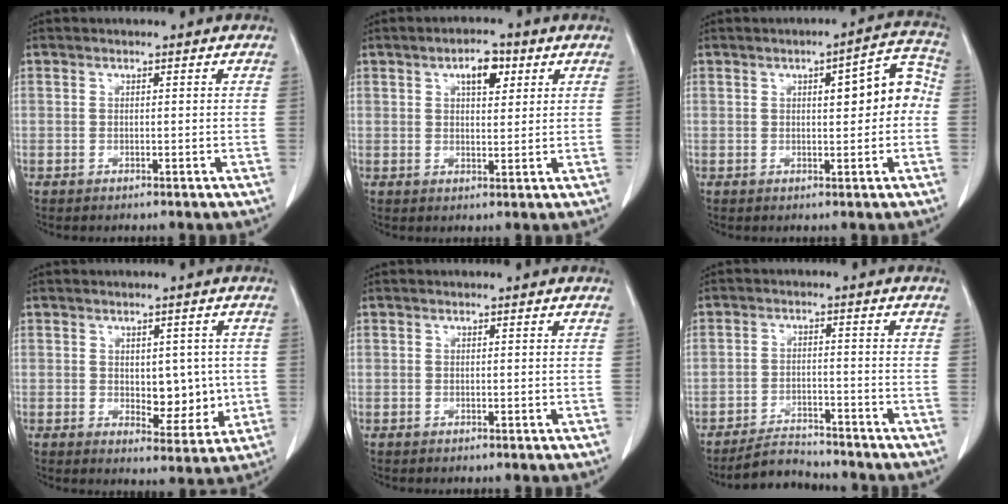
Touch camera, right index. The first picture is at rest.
{"total": 4.8, "force": [2.3, 2.0, 3.7], "torque": [-0.060, 0.005, 0.035]}
{"total": 7.2, "force": [0.6, 2.2, 6.8], "torque": [-0.084, 0.030, 0.006]}
{"total": 6.4, "force": [-0.1, 3.5, 5.4], "torque": [-0.060, -0.003, 0.012]}
{"total": 0.0}
{"total": 5.0, "force": [-4.9, 0.9, 0.2], "torque": [-0.008, -0.007, -0.082]}